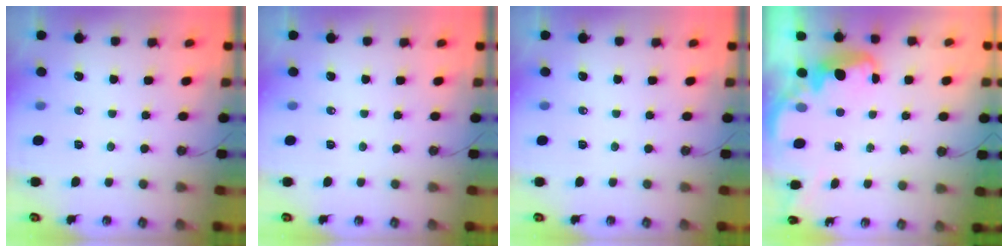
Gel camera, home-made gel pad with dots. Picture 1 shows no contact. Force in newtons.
{"total": 0.0}
{"total": 0.0}
{"total": 2.5, "press": 2.5, "slide": 0.4}